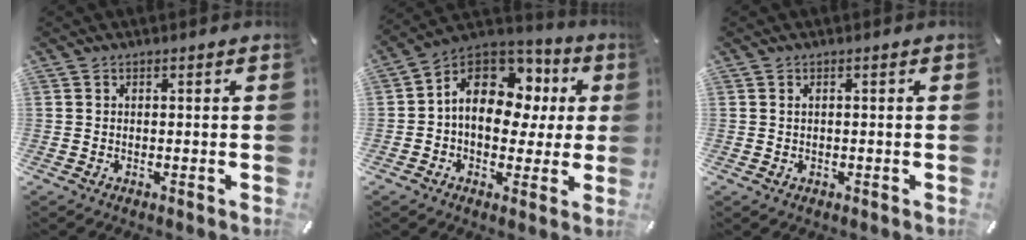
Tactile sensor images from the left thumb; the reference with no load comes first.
{"total": 15.2, "force": [4.0, 10.7, 10.1], "torque": [-0.179, -0.019, 0.071]}
{"total": 1.1, "force": [0.0, 0.7, 0.8], "torque": [-0.017, 0.004, -0.002]}